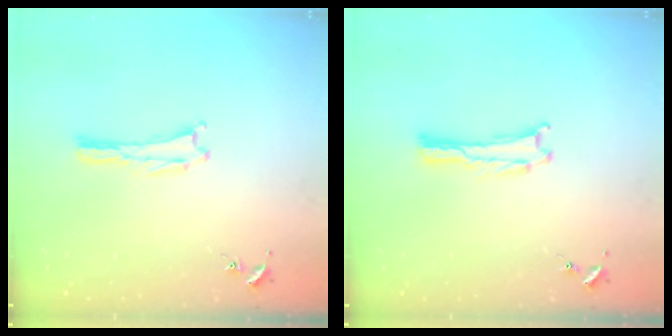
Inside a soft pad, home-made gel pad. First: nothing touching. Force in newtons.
{"total": 0.0}